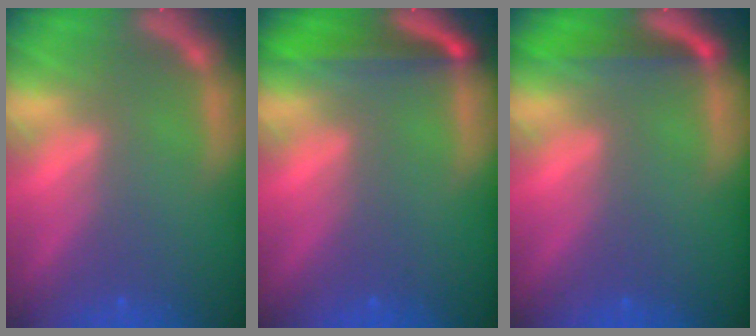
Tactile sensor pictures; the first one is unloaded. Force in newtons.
{"total": 4.5}
{"total": 3.0}